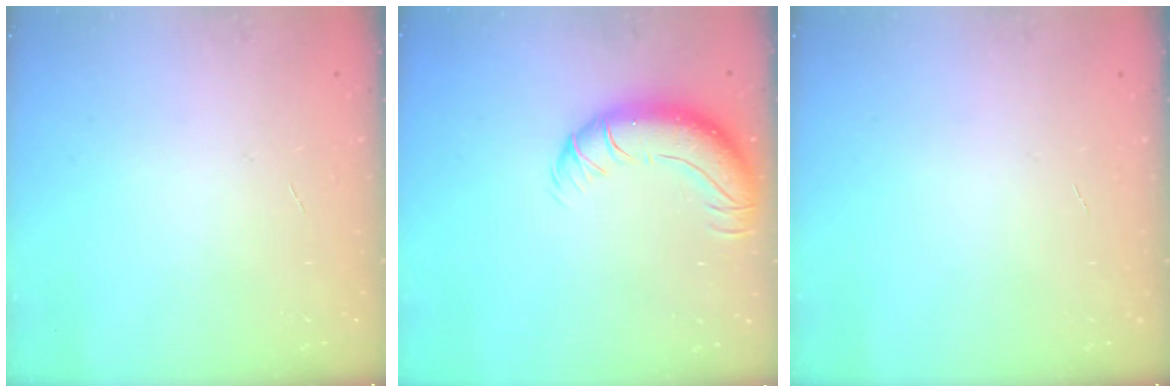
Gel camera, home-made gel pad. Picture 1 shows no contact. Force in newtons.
{"total": 11.2, "press": 10.8, "slide": 2.9}
{"total": 0.0}